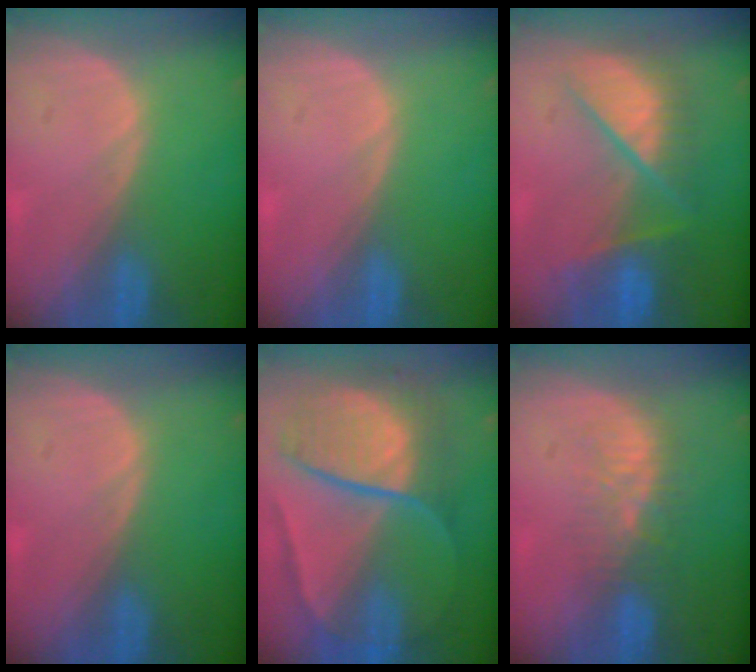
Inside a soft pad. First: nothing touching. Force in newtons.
{"total": 0.0}
{"total": 8.5, "press": 8.4, "slide": 0.7}
{"total": 0.0}
{"total": 10.4, "press": 10.3, "slide": 1.1}
{"total": 5.7, "press": 5.3, "slide": 2.0}